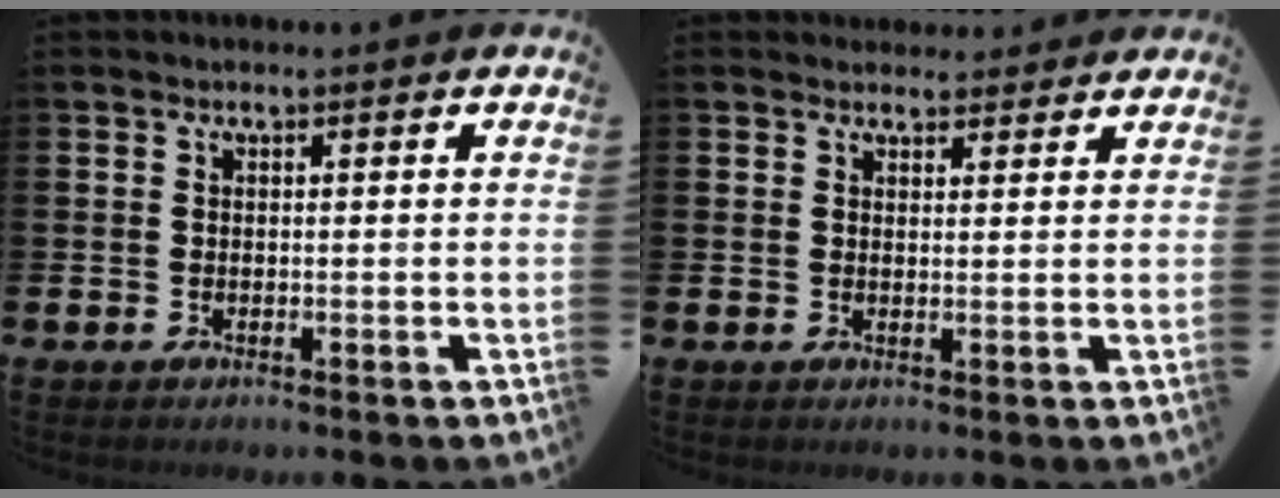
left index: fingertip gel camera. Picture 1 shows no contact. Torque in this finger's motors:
{"motor_torque": [0.52, -1.01, -0.03, -0.01]}